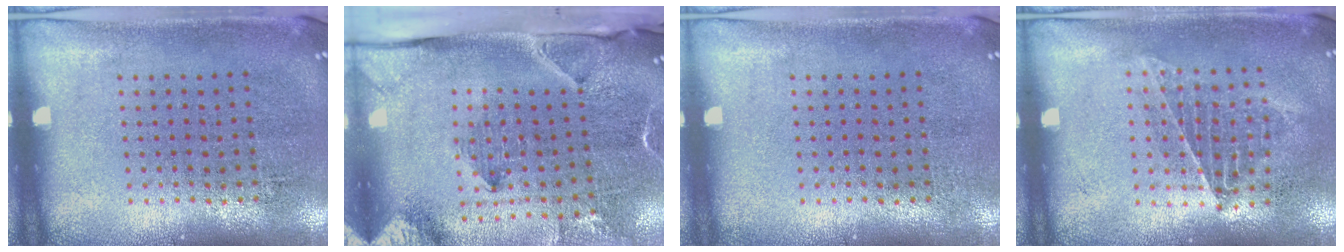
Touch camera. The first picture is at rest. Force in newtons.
{"total": 3.3, "press": 2.3, "slide": 2.3}
{"total": 0.0}
{"total": 0.9, "press": 0.9, "slide": 0.1}